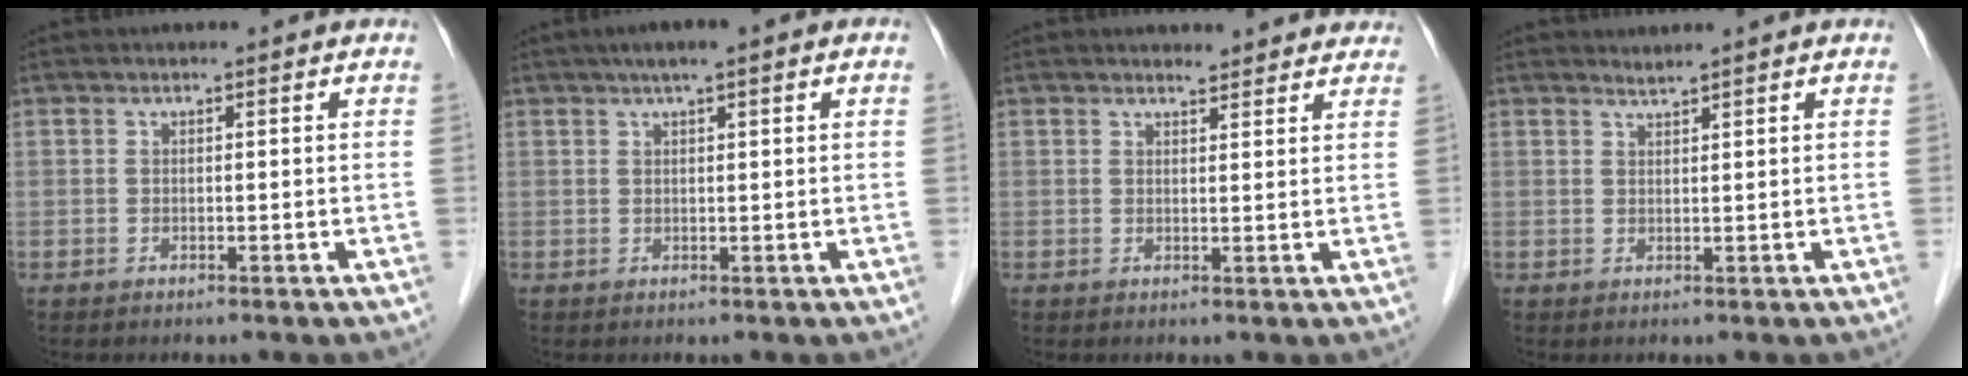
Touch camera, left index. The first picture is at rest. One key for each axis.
{"total": 4.0, "fx": 2.4, "fy": 0.5, "fz": 3.2, "tx": -0.055, "ty": 0.023, "tz": 0.035}
{"total": 5.2, "fx": 5.0, "fy": 1.4, "fz": 0.7, "tx": -0.002, "ty": 0.006, "tz": 0.046}
{"total": 1.1, "fx": 1.0, "fy": -0.4, "fz": 0.0, "tx": -0.009, "ty": -0.002, "tz": 0.023}